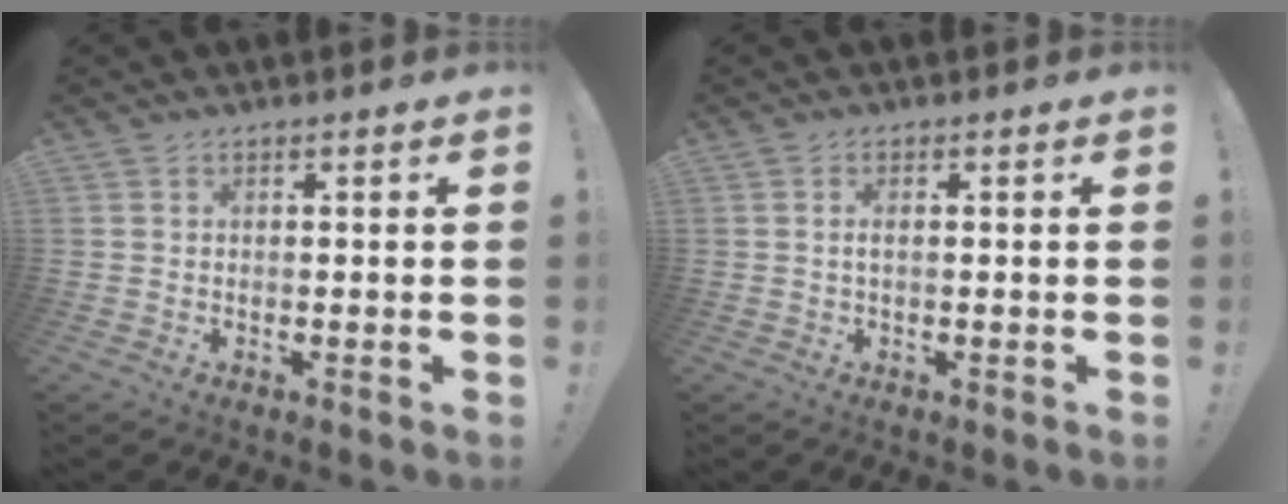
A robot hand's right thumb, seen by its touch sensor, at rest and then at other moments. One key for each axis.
{"total": 1.6, "fx": -0.2, "fy": 0.4, "fz": 1.6, "tx": -0.029, "ty": 0.003, "tz": -0.005}